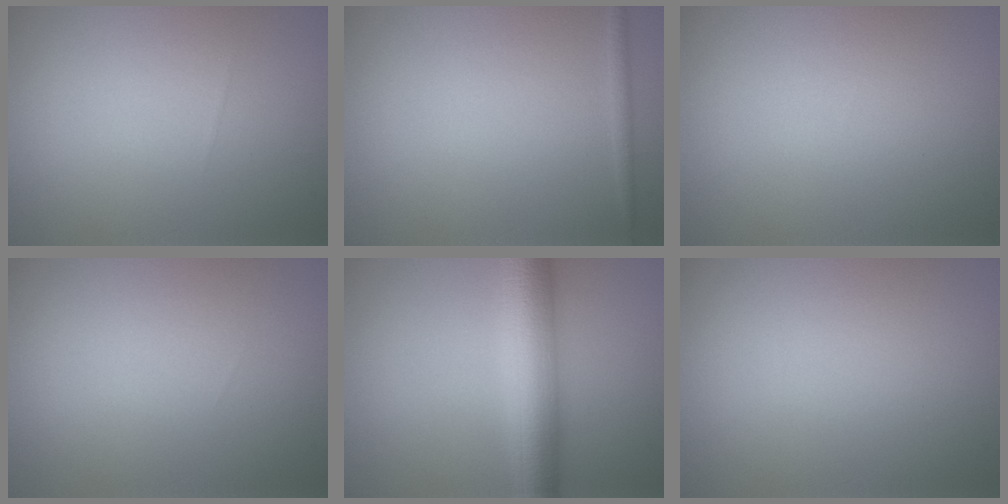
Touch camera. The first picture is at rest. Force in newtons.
{"total": 0.8, "press": 0.8, "slide": 0.1}
{"total": 0.0}
{"total": 0.0}
{"total": 6.4, "press": 6.4, "slide": 0.0}
{"total": 0.0}